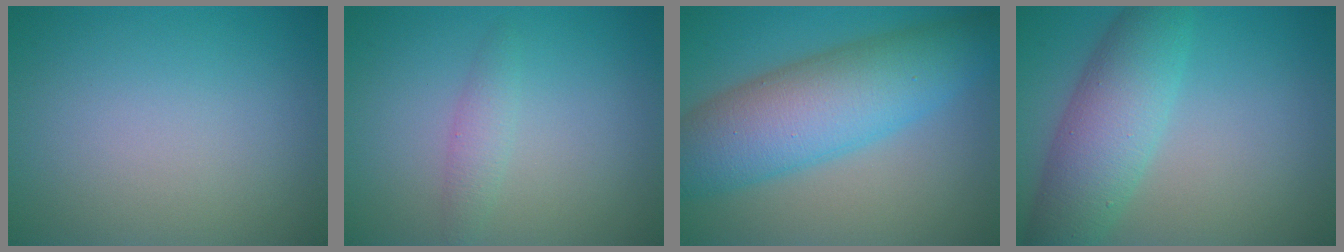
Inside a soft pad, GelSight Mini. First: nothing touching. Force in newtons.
{"total": 1.5, "press": 1.5, "slide": 0.1}
{"total": 9.2, "press": 9.2, "slide": 0.3}
{"total": 6.2, "press": 6.2, "slide": 0.2}